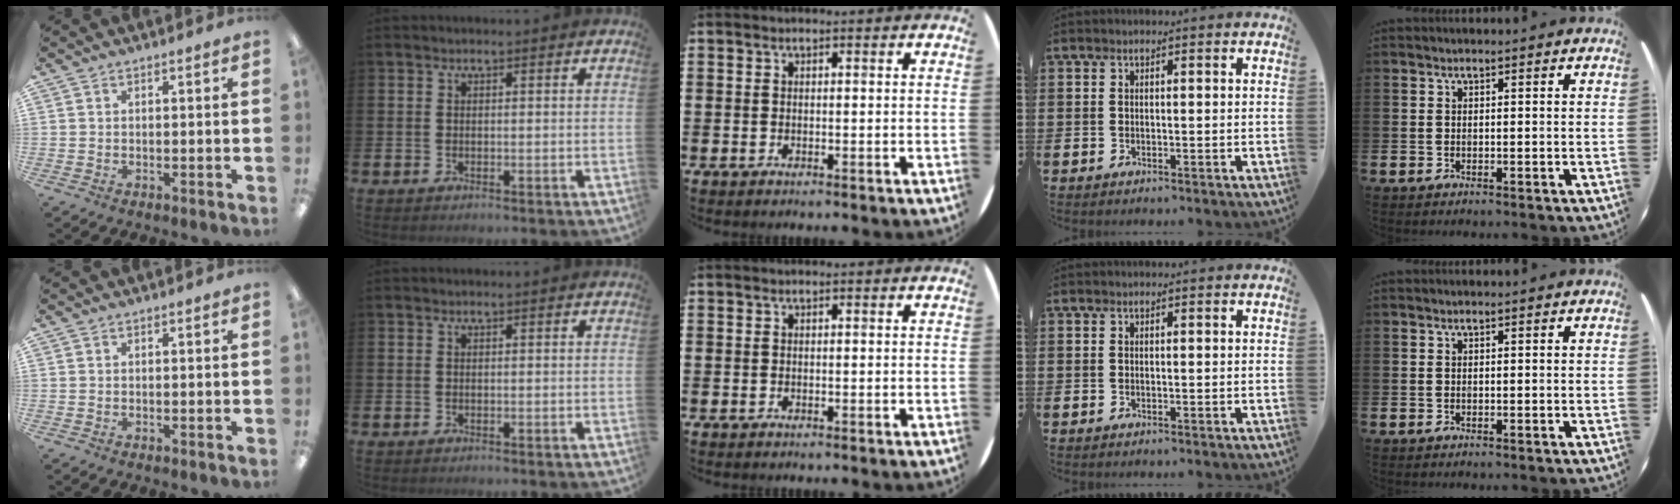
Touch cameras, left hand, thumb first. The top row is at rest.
{}